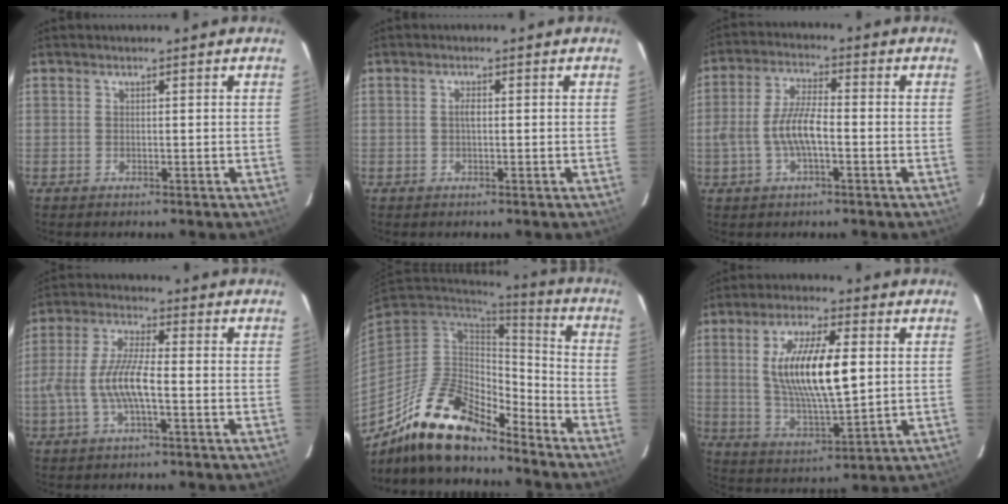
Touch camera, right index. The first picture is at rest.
{"total": 1.2, "force": [0.0, 0.4, 1.1], "torque": [-0.021, 0.004, -0.003]}
{"total": 7.8, "force": [-2.0, 2.5, 7.1], "torque": [-0.146, 0.007, -0.037]}
{"total": 9.4, "force": [-2.4, 2.2, 8.8], "torque": [-0.187, 0.002, -0.046]}
{"total": 18.4, "force": [-13.9, 6.6, 10.0], "torque": [-0.207, -0.011, -0.259]}
{"total": 15.5, "force": [2.3, 4.9, 14.5], "torque": [-0.269, -0.001, 0.050]}